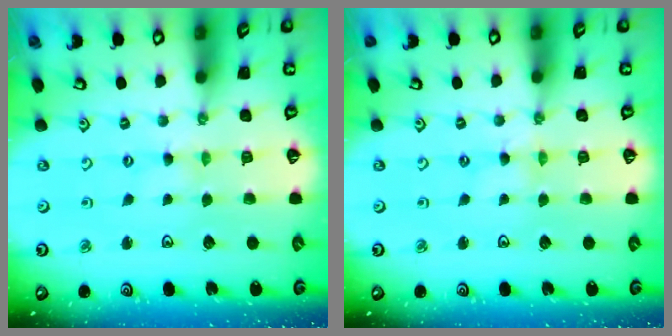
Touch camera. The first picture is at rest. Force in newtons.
{"total": 0.0}